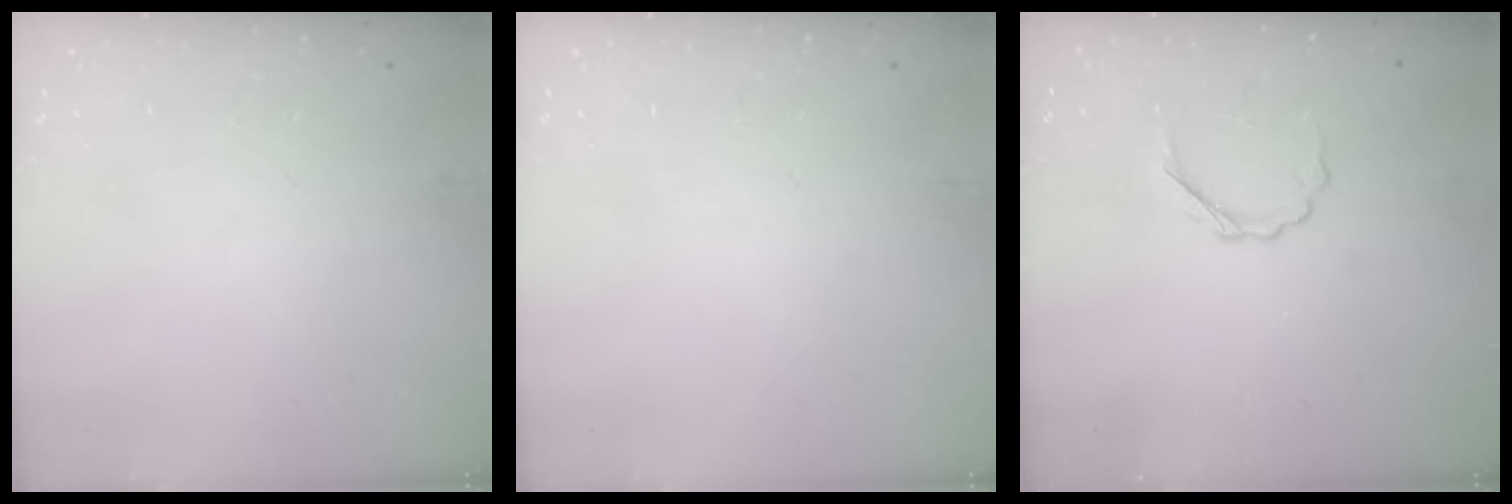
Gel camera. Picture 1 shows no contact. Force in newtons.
{"total": 0.0}
{"total": 3.1, "press": 3.0, "slide": 0.7}